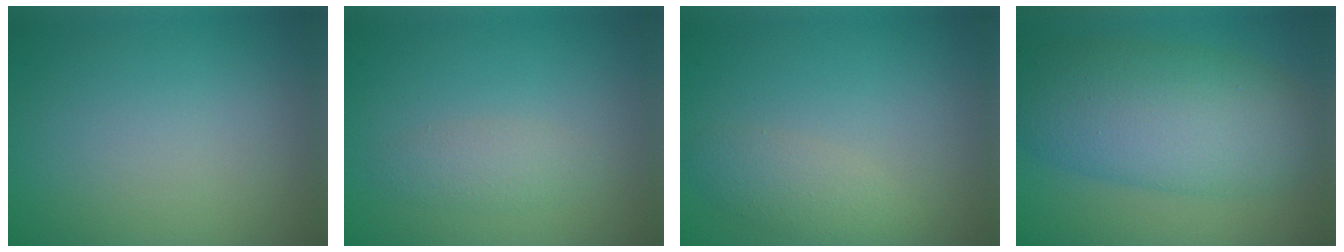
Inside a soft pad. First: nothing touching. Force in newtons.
{"total": 1.6, "press": 1.6, "slide": 0.2}
{"total": 2.3, "press": 2.3, "slide": 0.2}
{"total": 9.1, "press": 9.1, "slide": 0.0}